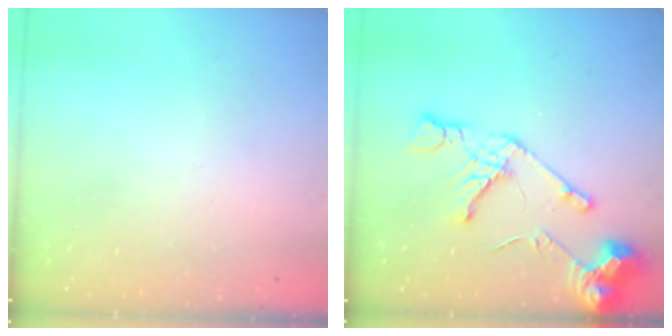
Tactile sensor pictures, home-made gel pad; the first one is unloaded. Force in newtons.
{"total": 13.9, "press": 13.8, "slide": 1.6}